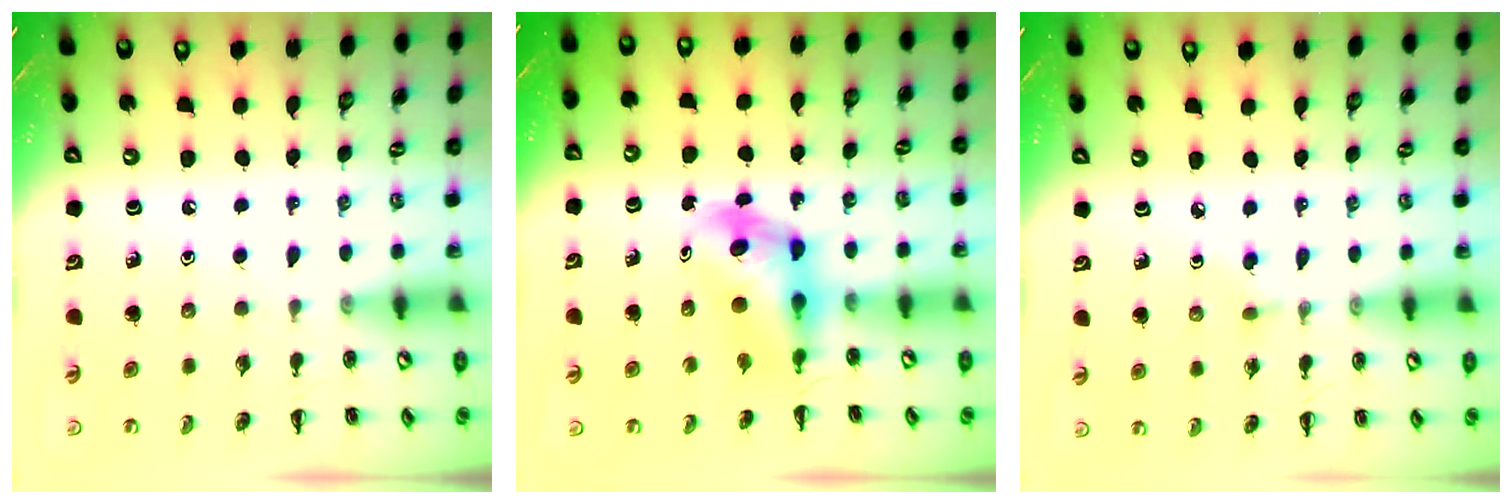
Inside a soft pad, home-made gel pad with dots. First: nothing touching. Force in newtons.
{"total": 5.0, "press": 4.9, "slide": 0.9}
{"total": 2.6, "press": 2.4, "slide": 1.2}